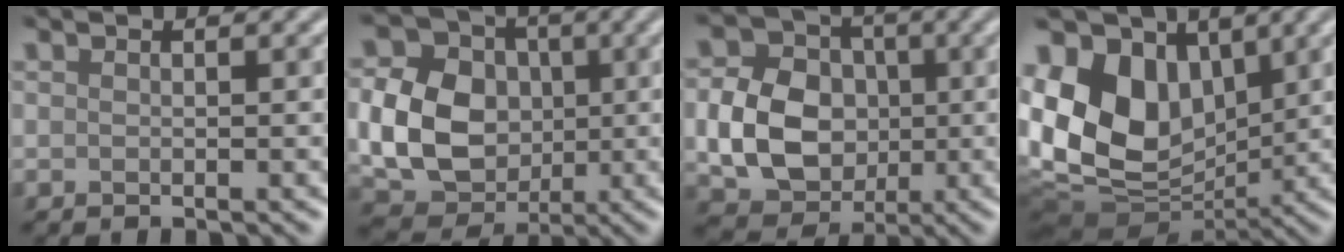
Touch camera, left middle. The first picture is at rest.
{"total": 9.1, "force": [-0.4, 7.3, 5.3], "torque": [-0.118, -0.008, -0.007]}
{"total": 7.7, "force": [-0.7, 6.2, 4.5], "torque": [-0.094, -0.001, -0.014]}
{"total": 14.3, "force": [2.1, 10.4, 9.6], "torque": [-0.190, 0.023, 0.039]}